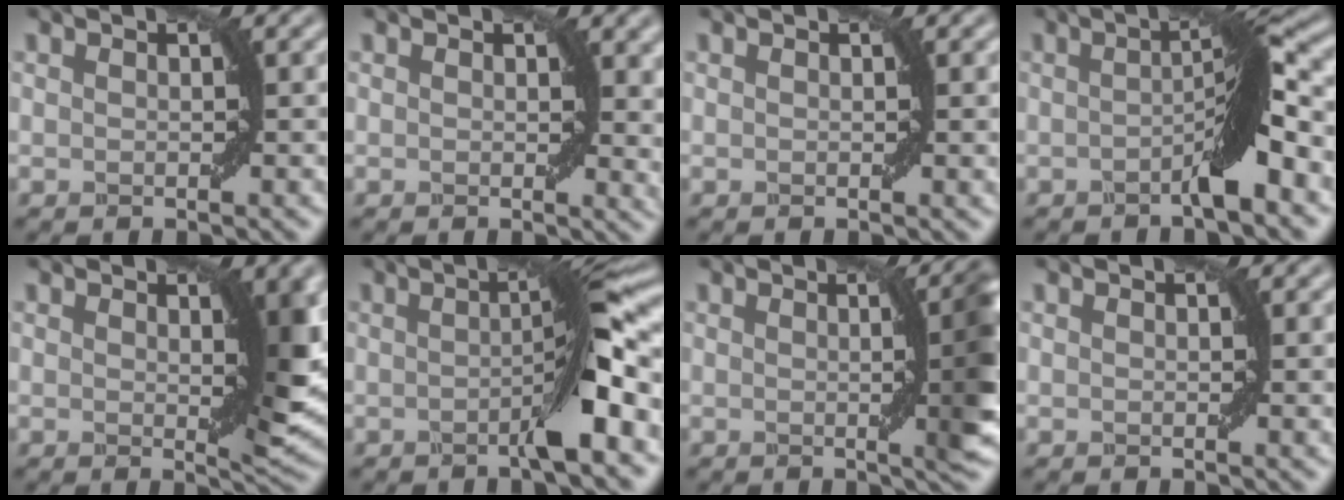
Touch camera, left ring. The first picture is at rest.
{"total": 2.9, "force": [1.0, 1.3, 2.4], "torque": [-0.019, -0.005, 0.014]}
{"total": 0.7, "force": [0.2, 0.0, 0.7], "torque": [-0.006, -0.002, 0.003]}
{"total": 4.2, "force": [-1.2, 0.3, 4.0], "torque": [-0.060, 0.017, -0.027]}
{"total": 4.0, "force": [1.0, 0.8, 3.8], "torque": [-0.047, -0.010, 0.017]}
{"total": 5.7, "force": [-1.0, 0.5, 5.6], "torque": [-0.078, 0.017, -0.027]}
{"total": 8.0, "force": [0.5, 2.2, 7.6], "torque": [-0.061, 0.011, 0.006]}
{"total": 0.7, "force": [0.2, 0.0, 0.7], "torque": [-0.007, -0.002, 0.003]}